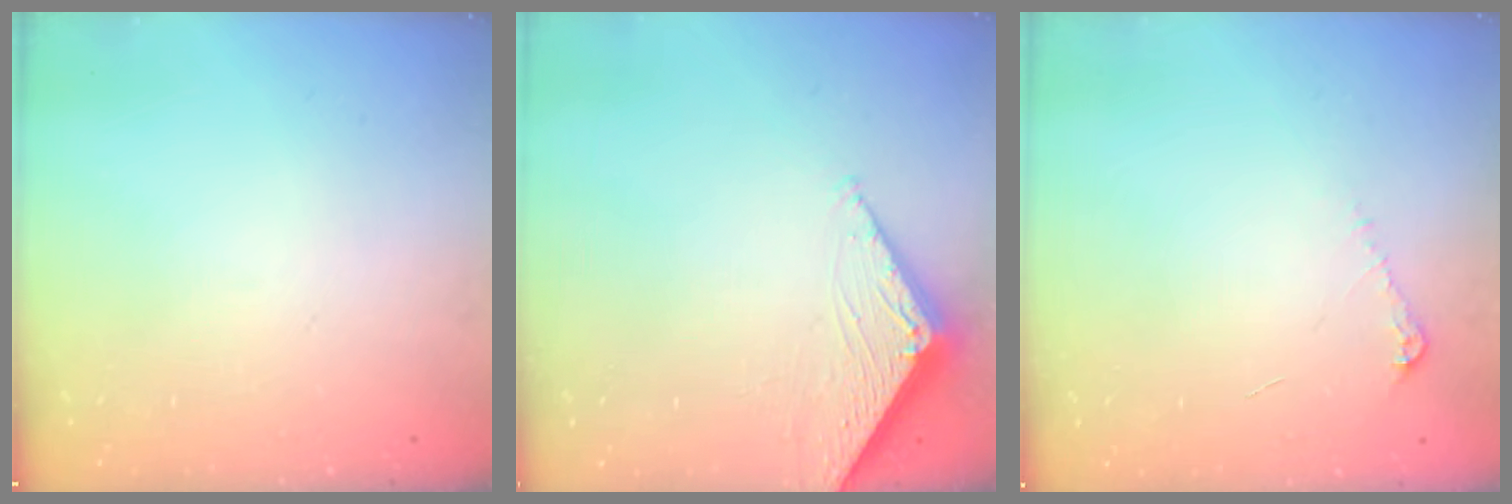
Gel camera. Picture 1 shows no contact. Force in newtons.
{"total": 2.8, "press": 2.8, "slide": 0.3}
{"total": 4.9, "press": 4.9, "slide": 0.7}